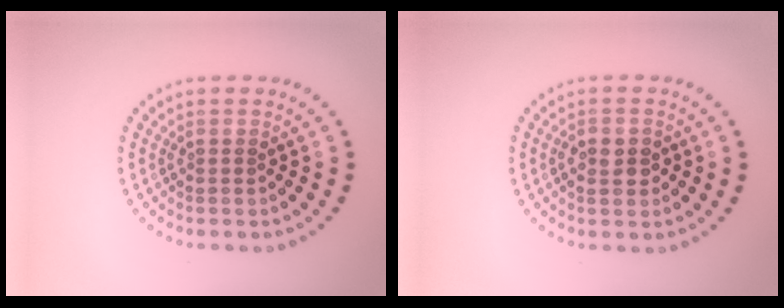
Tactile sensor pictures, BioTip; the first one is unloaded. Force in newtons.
{"total": 2.2, "press": 2.2, "slide": 0.3}